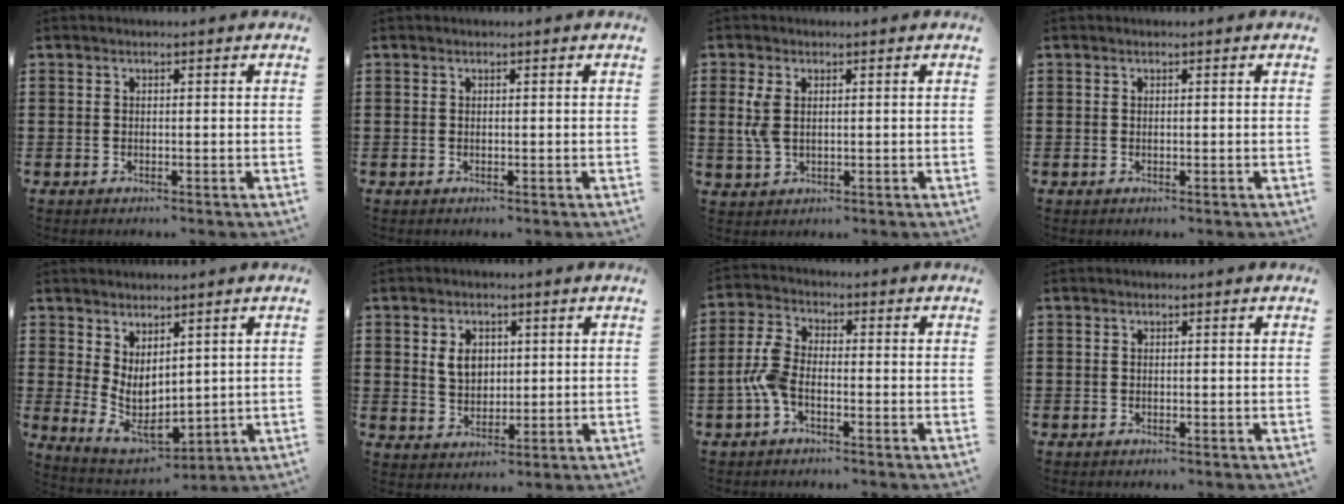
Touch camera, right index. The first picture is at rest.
{"total": 0.0}
{"total": 3.9, "force": [0.6, 2.2, 3.1], "torque": [-0.080, 0.002, 0.005]}
{"total": 0.0}
{"total": 5.0, "force": [1.6, 3.1, 3.6], "torque": [-0.086, -0.012, 0.031]}
{"total": 4.4, "force": [1.1, 3.3, 2.7], "torque": [-0.056, 0.009, 0.016]}
{"total": 5.1, "force": [-2.0, 2.5, 4.0], "torque": [-0.112, -0.004, -0.047]}
{"total": 0.0}